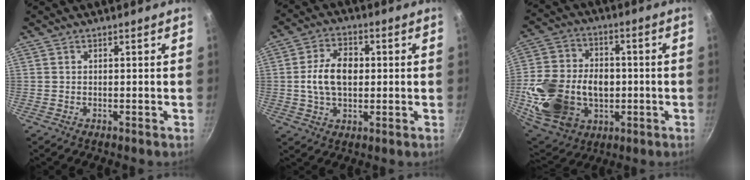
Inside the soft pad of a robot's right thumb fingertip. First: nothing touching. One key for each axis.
{"total": 9.8, "fx": 0.4, "fy": 6.5, "fz": 7.4, "tx": -0.114, "ty": 0.011, "tz": 0.001}
{"total": 23.3, "fx": -3.0, "fy": 17.4, "fz": 15.3, "tx": -0.296, "ty": 0.020, "tz": -0.035}